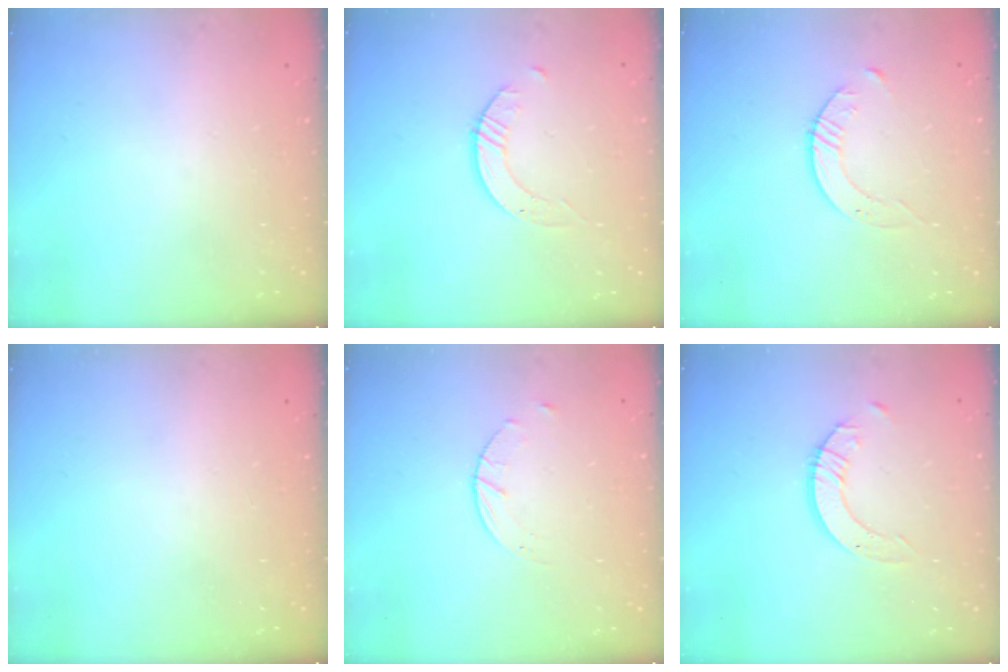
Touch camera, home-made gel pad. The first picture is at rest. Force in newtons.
{"total": 1.7, "press": 1.7, "slide": 0.2}
{"total": 3.1, "press": 3.1, "slide": 0.4}
{"total": 0.0}
{"total": 3.0, "press": 3.0, "slide": 0.4}
{"total": 3.5, "press": 3.4, "slide": 0.4}